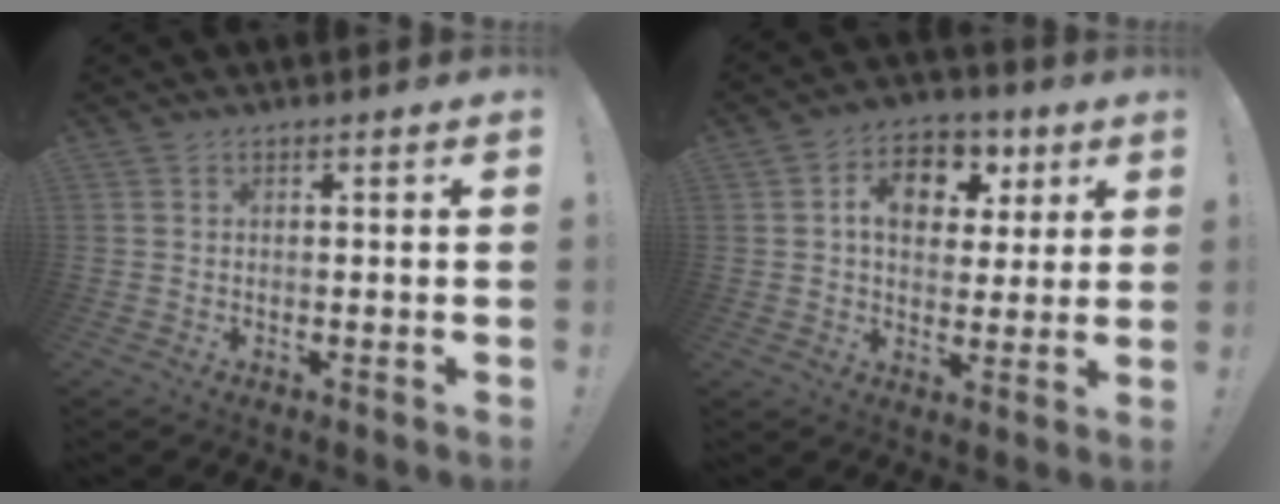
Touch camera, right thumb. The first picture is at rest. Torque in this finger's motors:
{"motor_torque": [1.07, 1.74, 0.43, -0.25, 0.01]}